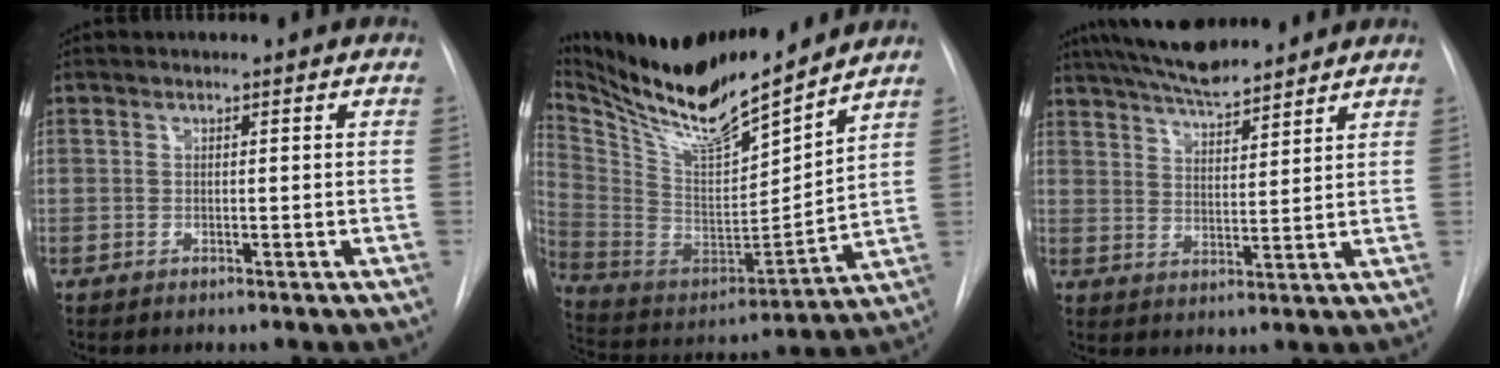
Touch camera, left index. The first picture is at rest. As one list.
[{"total": 22.8, "force": [20.0, 2.5, 10.7], "torque": [-0.213, -0.024, 0.348]}, {"total": 11.4, "force": [10.0, 2.0, 5.1], "torque": [-0.088, 0.015, 0.167]}]